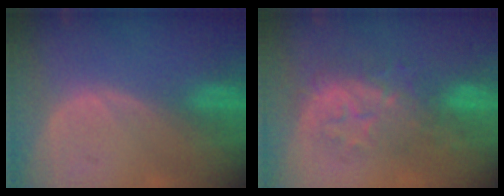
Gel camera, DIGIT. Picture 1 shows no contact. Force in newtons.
{"total": 8.1, "press": 8.0, "slide": 1.2}